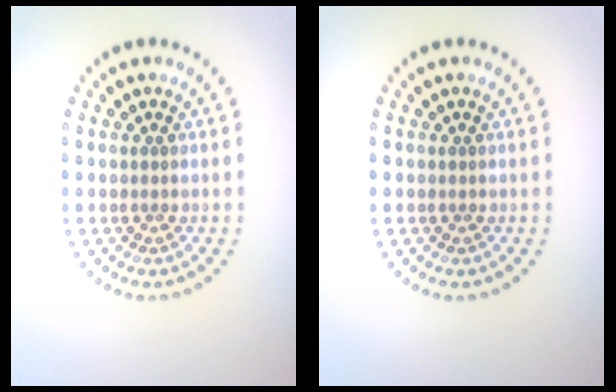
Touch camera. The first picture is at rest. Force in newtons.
{"total": 0.0}